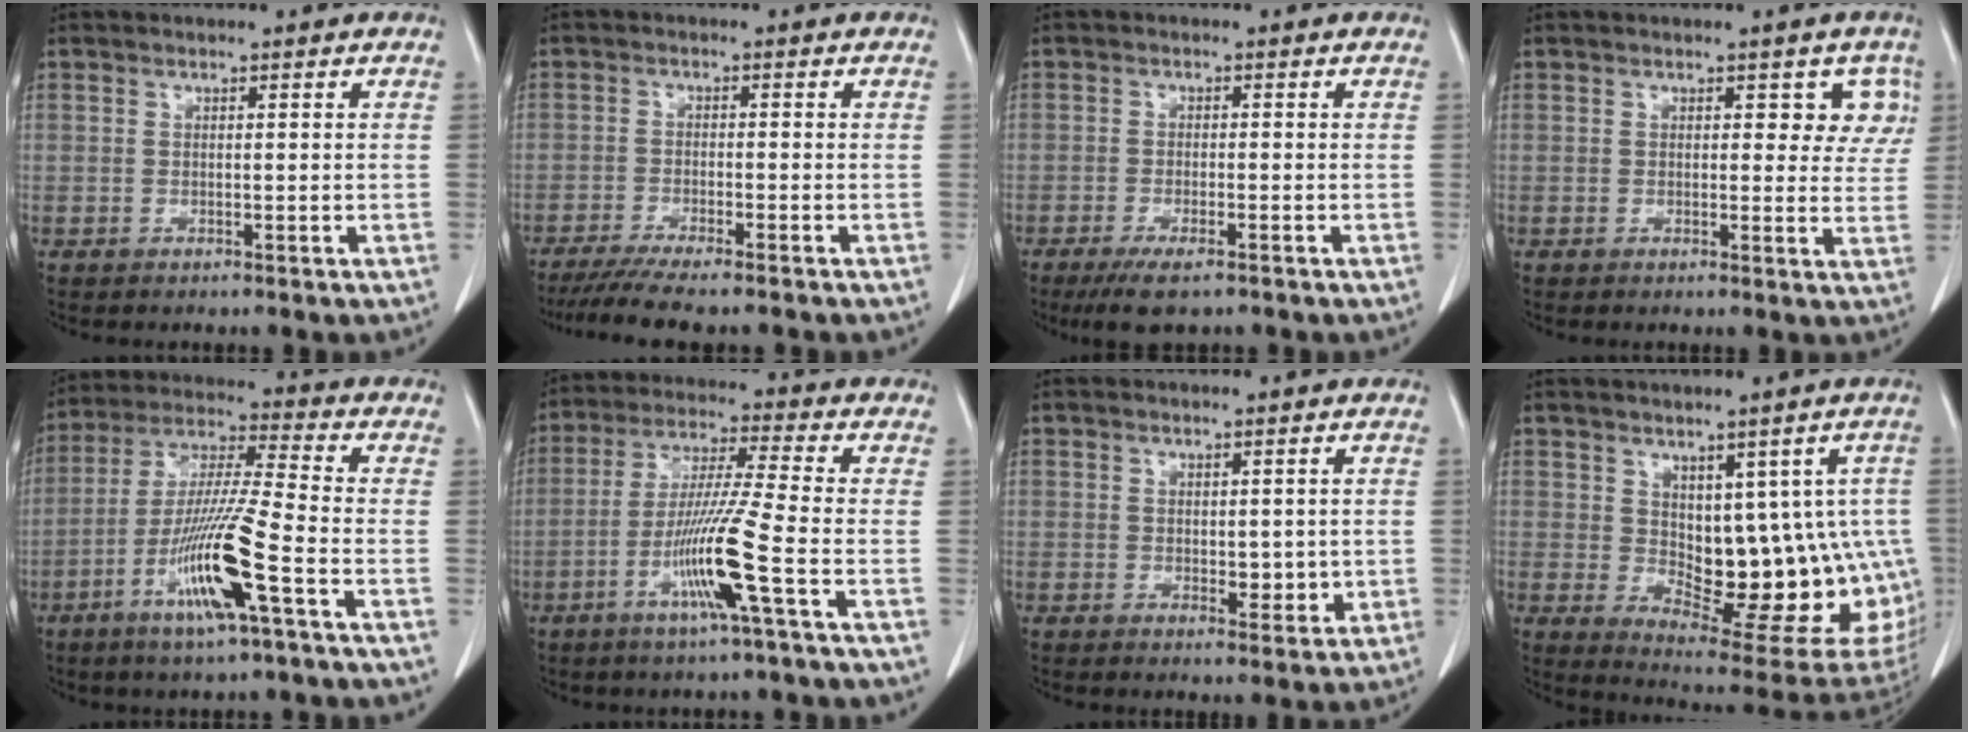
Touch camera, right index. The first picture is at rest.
{"total": 8.5, "force": [-7.2, 0.2, 4.4], "torque": [-0.066, -0.021, -0.117]}
{"total": 5.0, "force": [-3.5, 1.0, 3.5], "torque": [-0.068, -0.013, -0.056]}
{"total": 4.5, "force": [2.0, 2.7, 3.0], "torque": [-0.009, 0.003, 0.014]}
{"total": 13.4, "force": [-5.7, -0.3, 12.2], "torque": [-0.244, -0.012, -0.107]}
{"total": 11.0, "force": [-4.2, -1.7, 10.0], "torque": [-0.195, -0.013, -0.081]}
{"total": 3.1, "force": [0.0, 1.8, 2.6], "torque": [-0.026, -0.004, 0.011]}
{"total": 16.3, "force": [-0.3, 8.0, 14.2], "torque": [-0.139, 0.007, 0.024]}